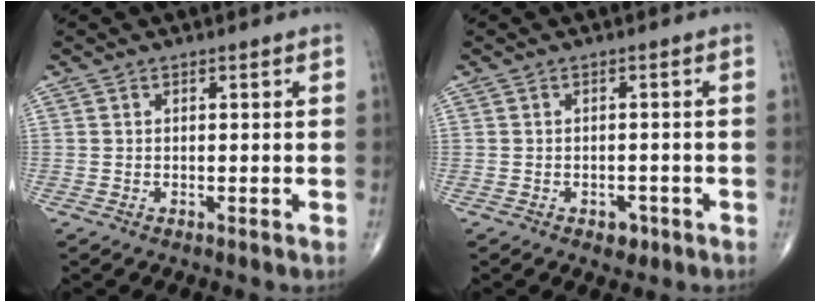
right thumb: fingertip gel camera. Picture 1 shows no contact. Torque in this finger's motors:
{"motor_torque": [2.83, 0.27, 0.13, -0.36, -0.01]}